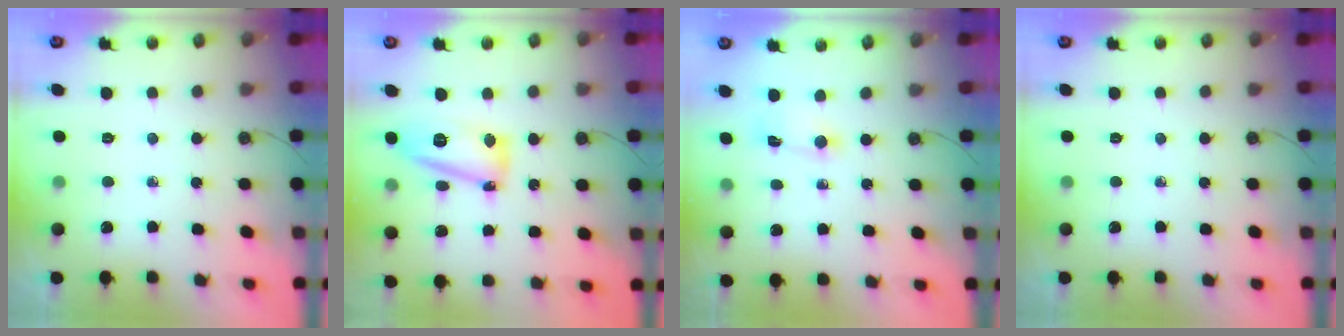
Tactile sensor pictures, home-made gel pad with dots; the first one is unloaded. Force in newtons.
{"total": 14.4, "press": 14.2, "slide": 2.5}
{"total": 1.5, "press": 1.5, "slide": 0.2}
{"total": 0.0}